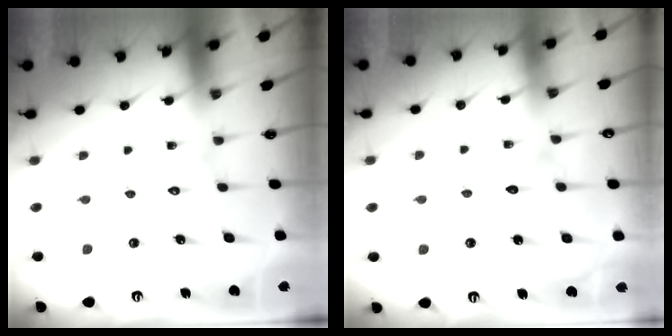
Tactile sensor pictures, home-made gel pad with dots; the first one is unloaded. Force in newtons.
{"total": 2.7, "press": 2.7, "slide": 0.2}